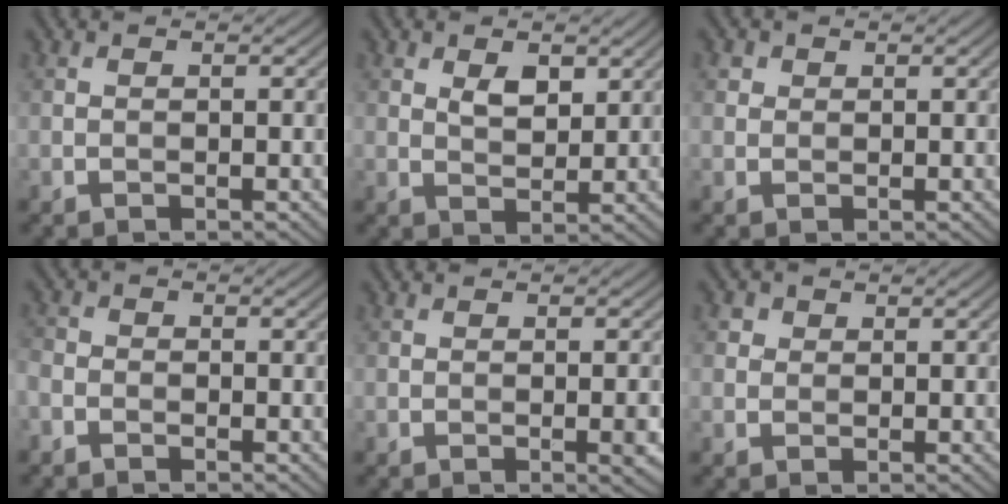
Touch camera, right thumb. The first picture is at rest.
{"total": 3.2, "force": [1.6, 1.8, 2.1], "torque": [-0.041, -0.006, 0.032]}
{"total": 1.5, "force": [0.7, 1.2, 0.4], "torque": [-0.006, -0.002, 0.009]}
{"total": 2.1, "force": [-1.5, 1.2, 0.8], "torque": [-0.020, -0.003, -0.040]}
{"total": 1.5, "force": [-0.3, 0.1, 1.4], "torque": [-0.024, 0.000, -0.005]}
{"total": 2.0, "force": [0.9, 1.7, 0.6], "torque": [-0.015, -0.006, 0.014]}